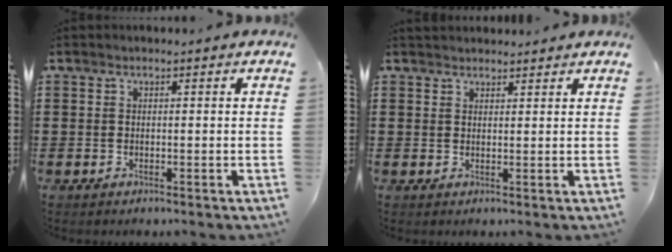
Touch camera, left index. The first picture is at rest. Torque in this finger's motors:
{"motor_torque": [0.21, -0.97, -0.72, -0.13]}